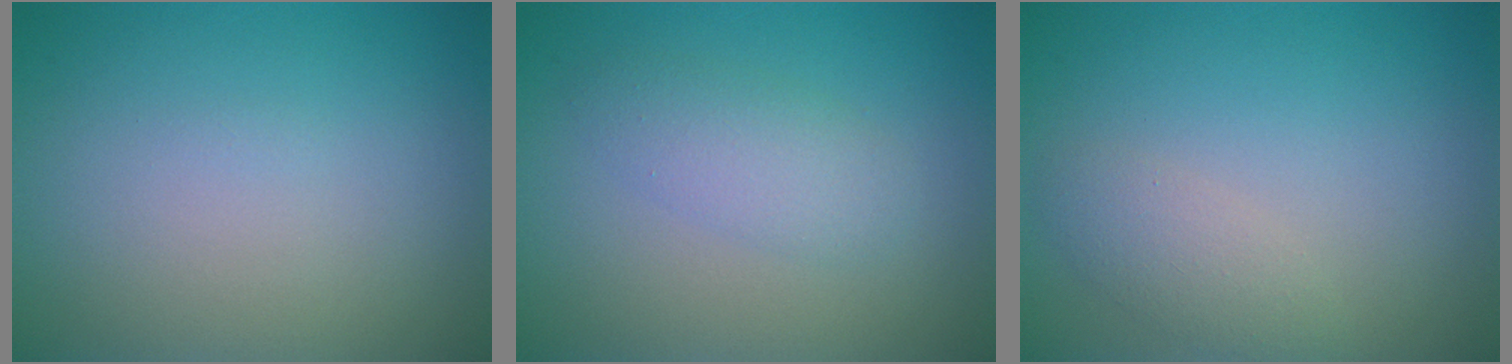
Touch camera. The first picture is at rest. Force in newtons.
{"total": 2.6, "press": 2.6, "slide": 0.1}
{"total": 1.9, "press": 1.9, "slide": 0.1}